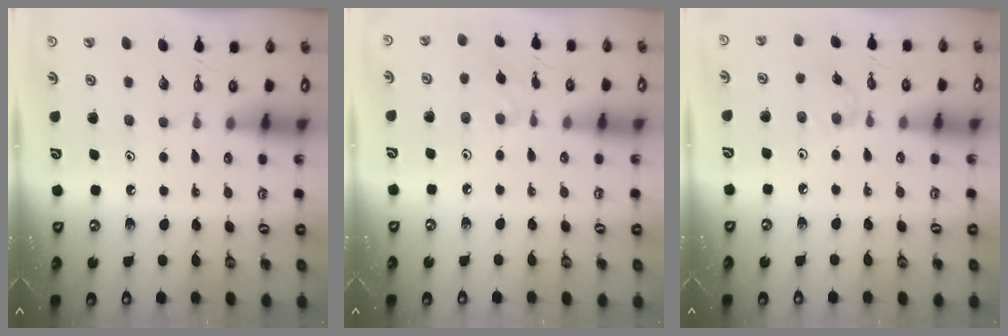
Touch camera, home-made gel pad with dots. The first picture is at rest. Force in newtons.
{"total": 2.6, "press": 2.6, "slide": 0.5}
{"total": 2.5, "press": 2.5, "slide": 0.5}